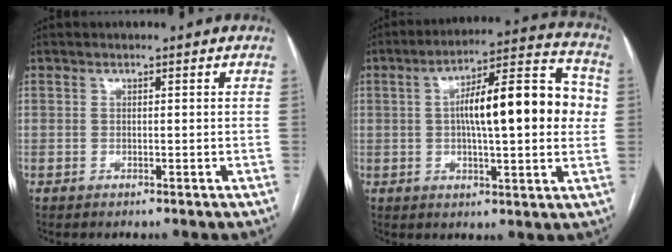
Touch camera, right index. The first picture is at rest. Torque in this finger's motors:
{"motor_torque": [1.41, 0.69, 0.43, 0.11]}